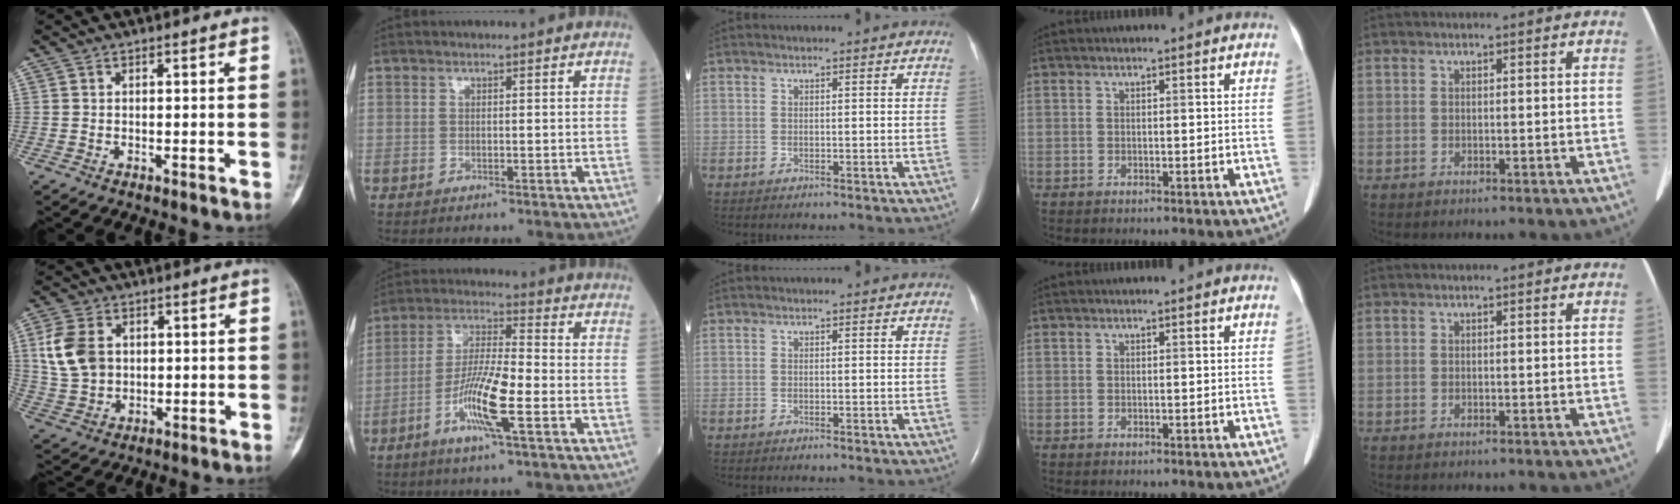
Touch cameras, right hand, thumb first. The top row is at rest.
{"thumb": {"total": 10.2, "force": [2.2, 7.6, 6.5], "torque": [-0.125, -0.002, 0.049]}, "index": {"total": 10.0, "force": [-3.8, 0.6, 9.2], "torque": [-0.184, -0.004, -0.074]}}